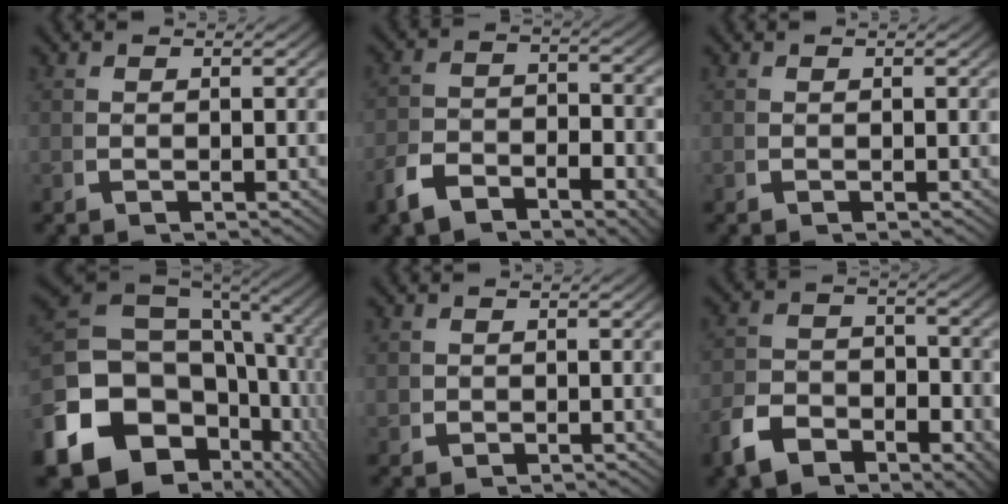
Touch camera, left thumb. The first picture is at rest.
{"total": 4.2, "force": [-2.7, 2.3, 2.3], "torque": [-0.033, -0.015, -0.048]}
{"total": 0.0}
{"total": 20.5, "force": [-3.5, 14.9, 13.7], "torque": [-0.269, -0.050, -0.044]}
{"total": 0.9, "force": [0.3, 0.9, 0.1], "torque": [-0.005, -0.010, 0.009]}
{"total": 5.0, "force": [-2.8, 3.4, 2.4], "torque": [-0.032, -0.020, -0.044]}